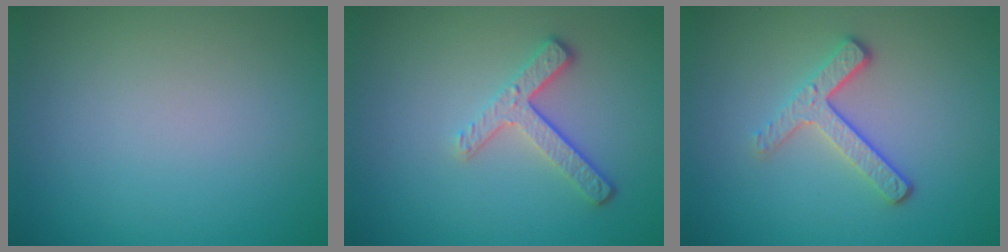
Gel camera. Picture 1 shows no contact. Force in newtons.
{"total": 3.4, "press": 2.6, "slide": 2.3}
{"total": 3.2, "press": 2.5, "slide": 2.0}